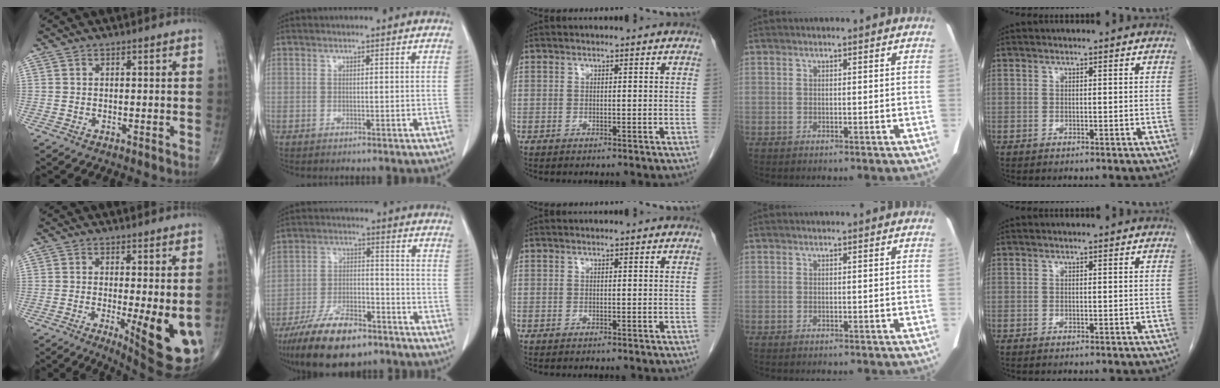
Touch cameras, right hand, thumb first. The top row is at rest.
{"thumb": {"total": 11.6, "force": [-2.5, 2.8, 11.0], "torque": [-0.144, -0.025, -0.026]}, "index": {"total": 13.5, "force": [-9.7, 4.9, 8.0], "torque": [-0.143, -0.009, -0.171]}}